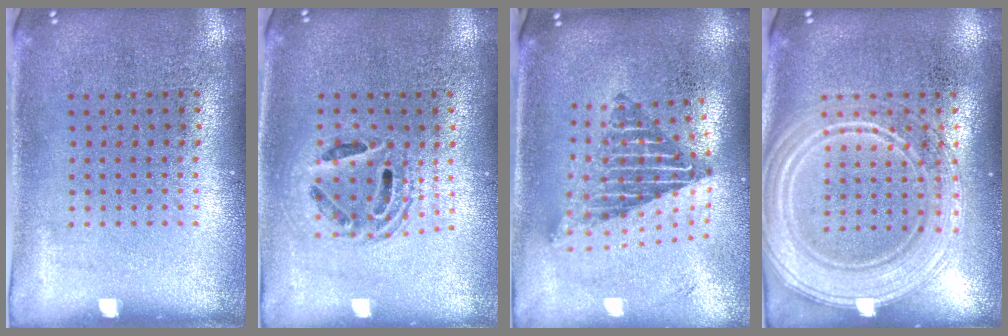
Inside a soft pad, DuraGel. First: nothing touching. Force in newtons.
{"total": 1.5, "press": 1.3, "slide": 0.8}
{"total": 2.1, "press": 1.5, "slide": 1.5}
{"total": 3.8, "press": 3.7, "slide": 0.6}